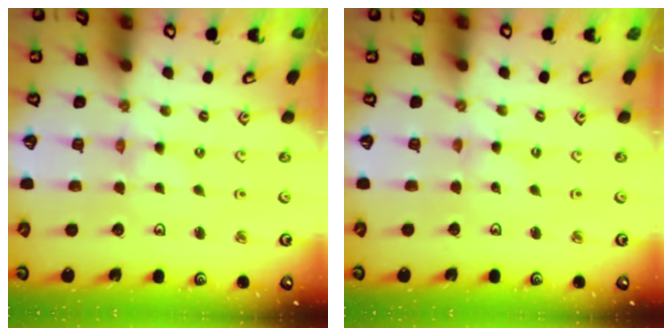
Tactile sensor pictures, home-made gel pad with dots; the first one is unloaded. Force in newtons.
{"total": 0.0}